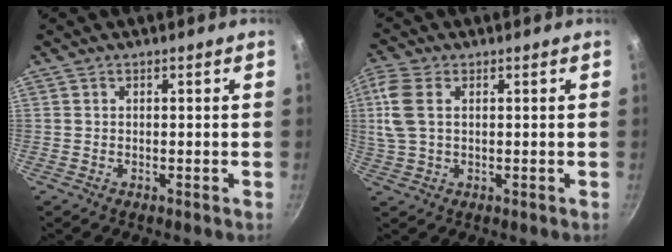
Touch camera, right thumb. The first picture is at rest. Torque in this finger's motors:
{"motor_torque": [0.81, 2.84, 1.57, -0.27, 0.46]}